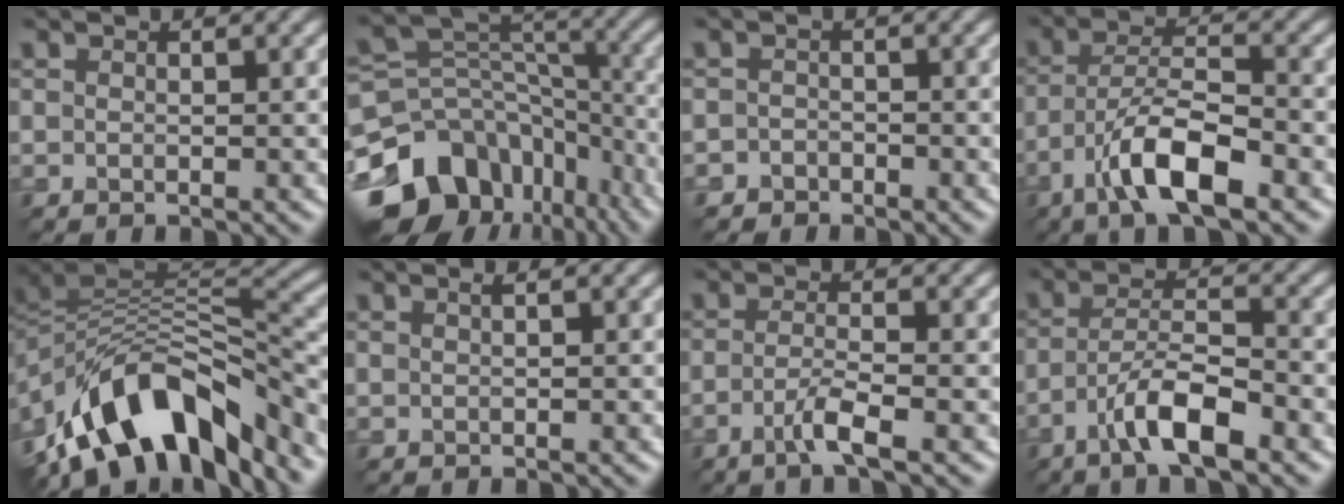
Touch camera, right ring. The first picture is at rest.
{"total": 13.1, "force": [-6.9, 9.7, 5.6], "torque": [-0.142, 0.015, -0.095]}
{"total": 1.3, "force": [-1.0, 0.6, -0.7], "torque": [0.013, 0.011, -0.022]}
{"total": 7.0, "force": [-3.9, 2.1, 5.4], "torque": [-0.096, 0.015, -0.074]}
{"total": 11.5, "force": [-5.9, 6.0, 7.9], "torque": [-0.133, 0.022, -0.113]}
{"total": 0.6, "force": [0.4, -0.1, 0.4], "torque": [-0.008, 0.002, 0.008]}
{"total": 2.3, "force": [-1.2, 0.0, 1.9], "torque": [-0.041, 0.008, -0.034]}
{"total": 5.1, "force": [-3.1, 1.2, 3.9], "torque": [-0.074, 0.013, -0.060]}